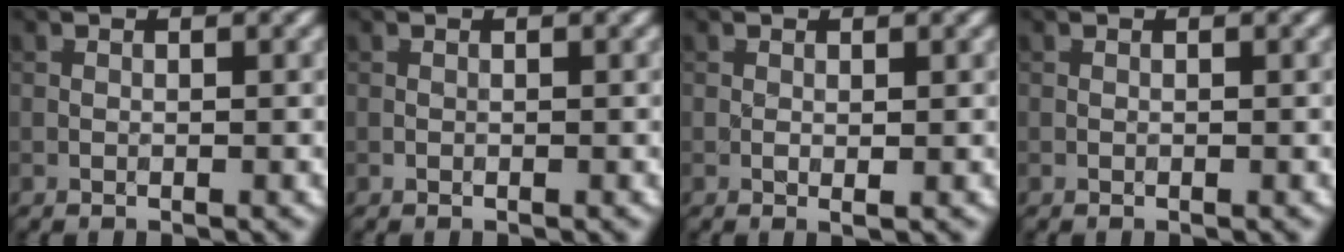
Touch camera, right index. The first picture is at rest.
{"total": 0.0}
{"total": 0.7, "force": [0.0, 0.3, 0.6], "torque": [-0.011, -0.003, 0.000]}
{"total": 0.0}